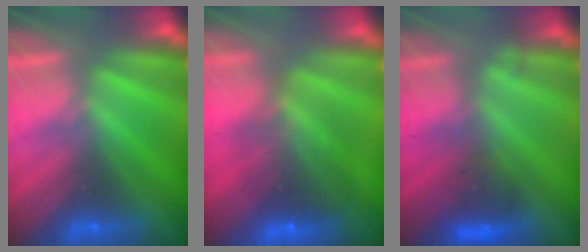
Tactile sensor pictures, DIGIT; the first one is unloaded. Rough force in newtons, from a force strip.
{"total": 5.7}
{"total": 3.5}